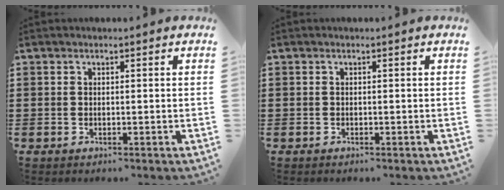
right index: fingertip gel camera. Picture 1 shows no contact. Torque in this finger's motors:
{"motor_torque": [-0.05, 0.00, 0.03, -0.01]}